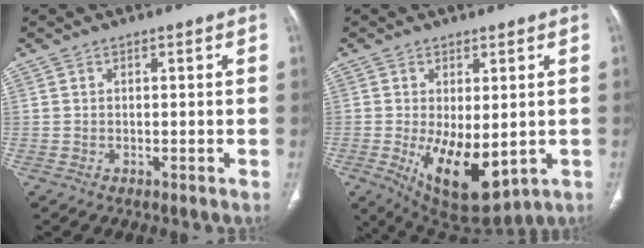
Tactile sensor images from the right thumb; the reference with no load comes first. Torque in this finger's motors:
{"motor_torque": [2.41, 2.60, 0.24, 0.12, 0.10]}